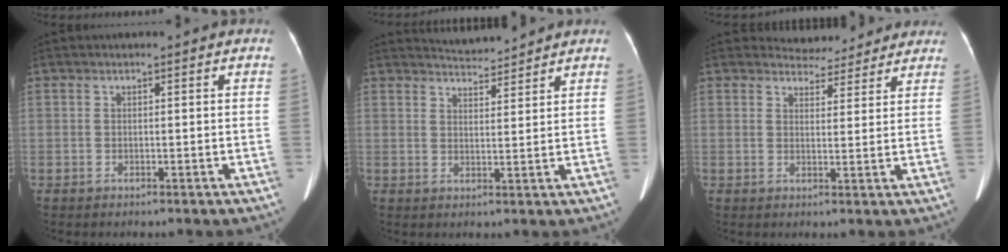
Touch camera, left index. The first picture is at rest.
{"total": 4.4, "force": [4.4, 0.0, 0.0], "torque": [-0.010, 0.007, 0.070]}
{"total": 6.0, "force": [5.6, 2.1, -0.2], "torque": [0.009, 0.006, 0.062]}